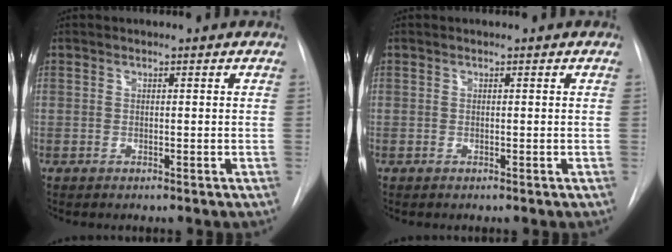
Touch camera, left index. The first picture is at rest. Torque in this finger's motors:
{"motor_torque": [0.00, 0.00, 0.00, 0.00]}